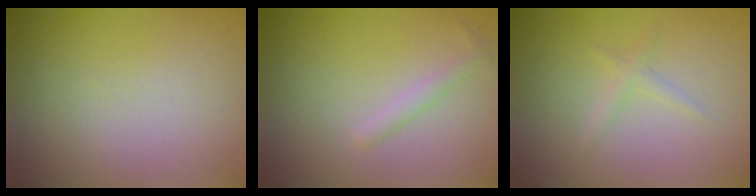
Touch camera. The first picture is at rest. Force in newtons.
{"total": 1.1, "press": 1.1, "slide": 0.1}
{"total": 0.9, "press": 0.9, "slide": 0.0}